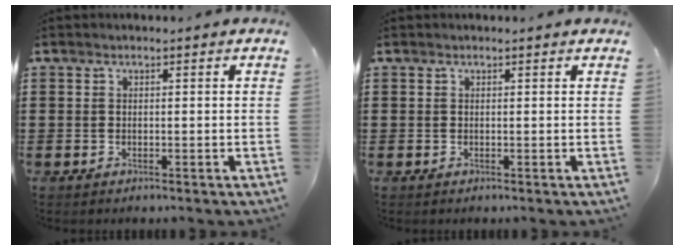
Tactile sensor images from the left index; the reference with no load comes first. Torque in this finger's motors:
{"motor_torque": [0.15, -0.09, 0.04, 0.00]}